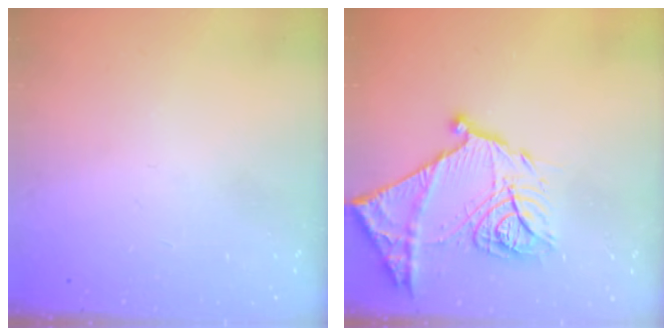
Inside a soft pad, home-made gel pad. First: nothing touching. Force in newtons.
{"total": 20.5, "press": 20.5, "slide": 1.8}